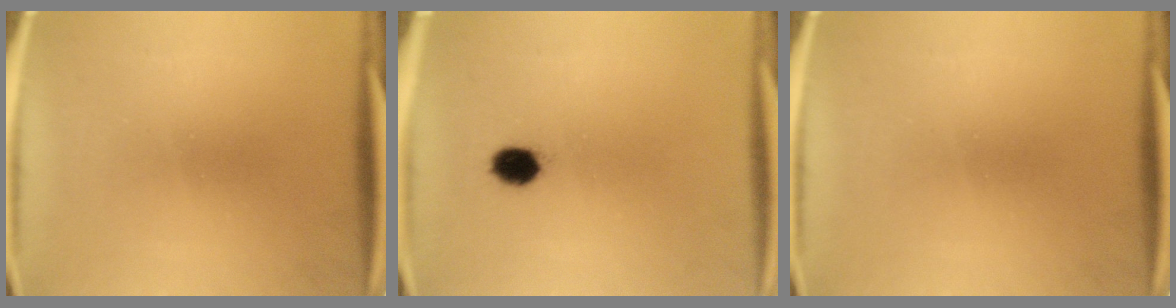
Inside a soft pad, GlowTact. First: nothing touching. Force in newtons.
{"total": 4.1}
{"total": 0.0}